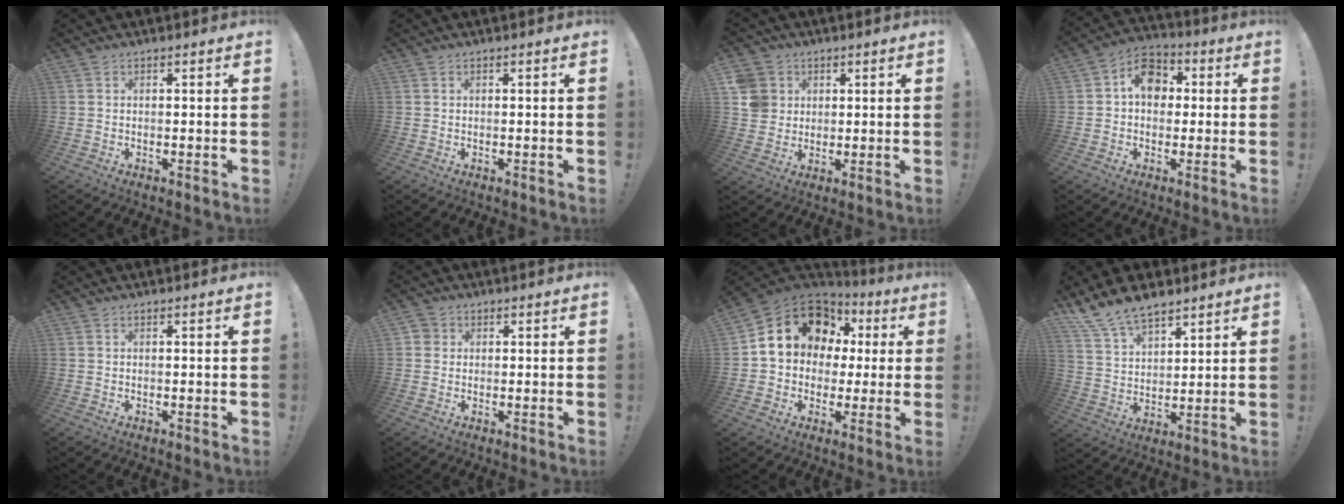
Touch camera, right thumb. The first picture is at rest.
{"total": 0.0}
{"total": 7.8, "force": [2.1, 7.3, 2.0], "torque": [-0.036, -0.004, 0.046]}
{"total": 10.0, "force": [1.6, 7.9, 5.9], "torque": [-0.079, 0.010, 0.032]}
{"total": 0.0}
{"total": 2.2, "force": [0.5, 2.1, 0.6], "torque": [-0.006, 0.002, 0.009]}
{"total": 14.4, "force": [5.2, 11.6, 6.8], "torque": [-0.102, -0.023, 0.109]}
{"total": 11.1, "force": [9.1, 4.7, 4.2], "torque": [-0.086, -0.057, 0.176]}